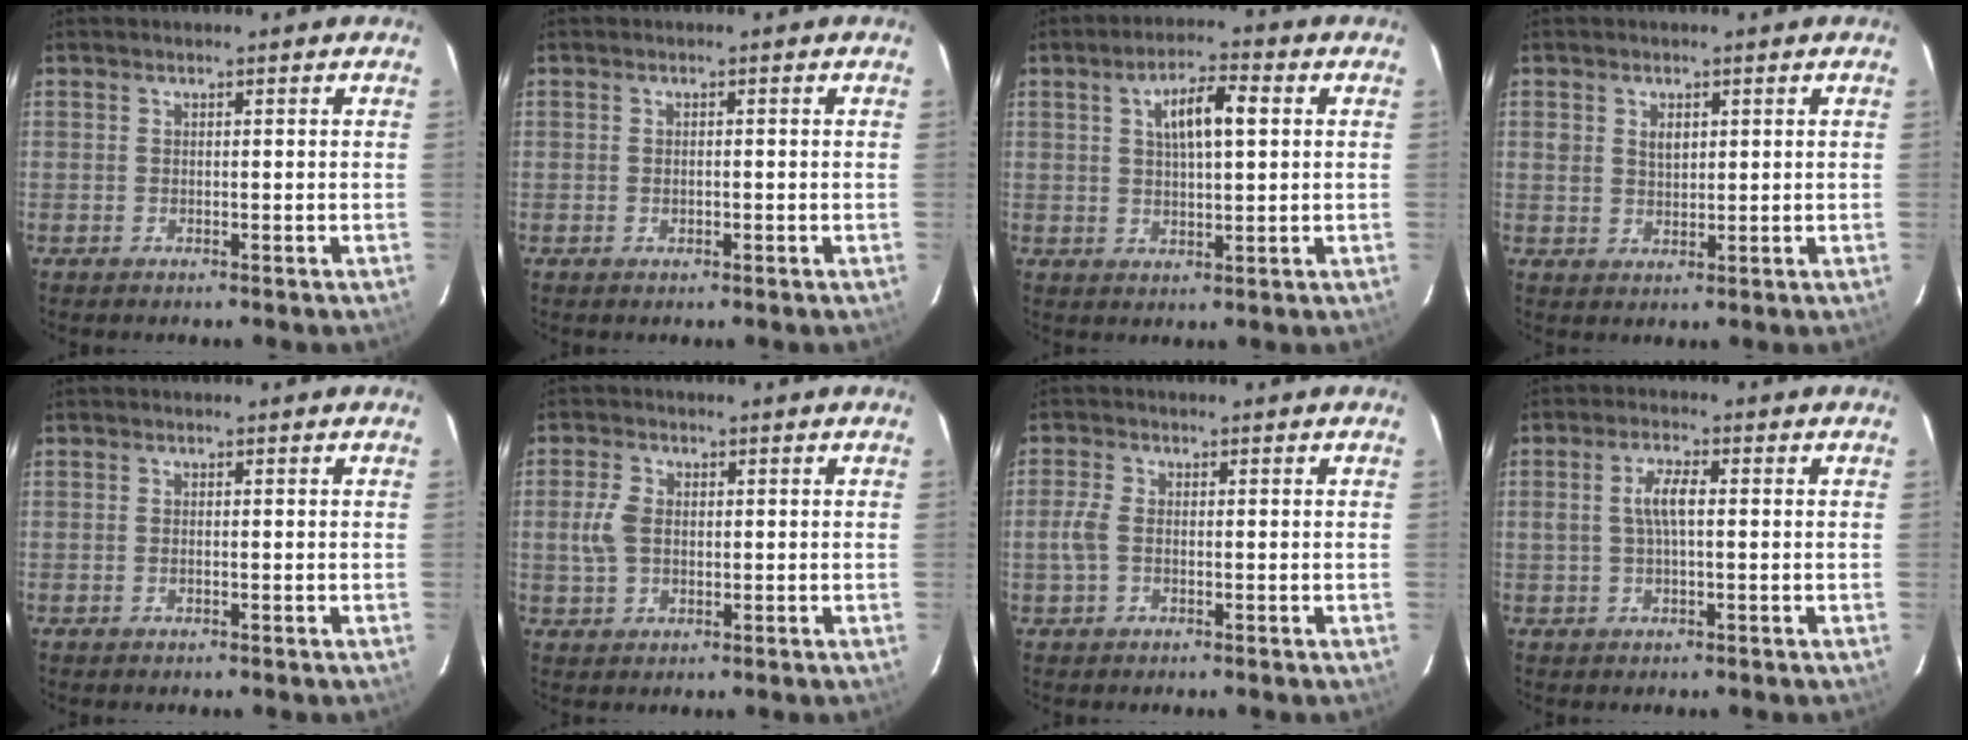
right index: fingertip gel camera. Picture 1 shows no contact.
{"total": 0.8, "force": [-0.2, 0.6, 0.5], "torque": [-0.007, 0.000, -0.003]}
{"total": 7.6, "force": [2.1, 2.3, 7.0], "torque": [-0.119, 0.012, 0.040]}
{"total": 2.9, "force": [1.1, 2.0, 1.8], "torque": [-0.028, 0.004, 0.021]}
{"total": 0.5, "force": [-0.1, 0.2, 0.5], "torque": [-0.010, 0.001, -0.002]}
{"total": 5.0, "force": [0.4, 3.3, 3.6], "torque": [-0.083, 0.007, 0.011]}
{"total": 3.2, "force": [-0.5, 1.8, 2.6], "torque": [-0.066, 0.003, -0.009]}
{"total": 4.4, "force": [0.4, 1.3, 4.2], "torque": [-0.081, 0.007, 0.010]}